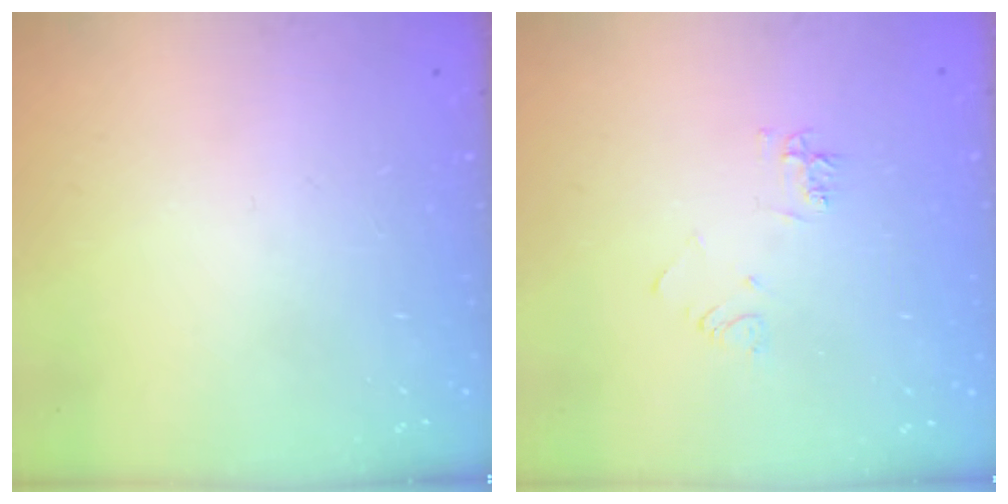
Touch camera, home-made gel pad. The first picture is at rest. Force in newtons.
{"total": 5.1, "press": 5.1, "slide": 0.6}